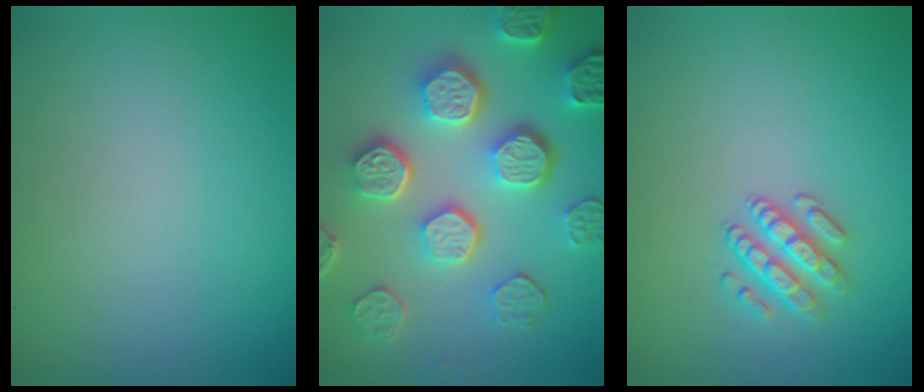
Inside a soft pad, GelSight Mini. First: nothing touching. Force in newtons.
{"total": 7.6, "press": 5.9, "slide": 4.8}
{"total": 2.5, "press": 2.5, "slide": 0.4}